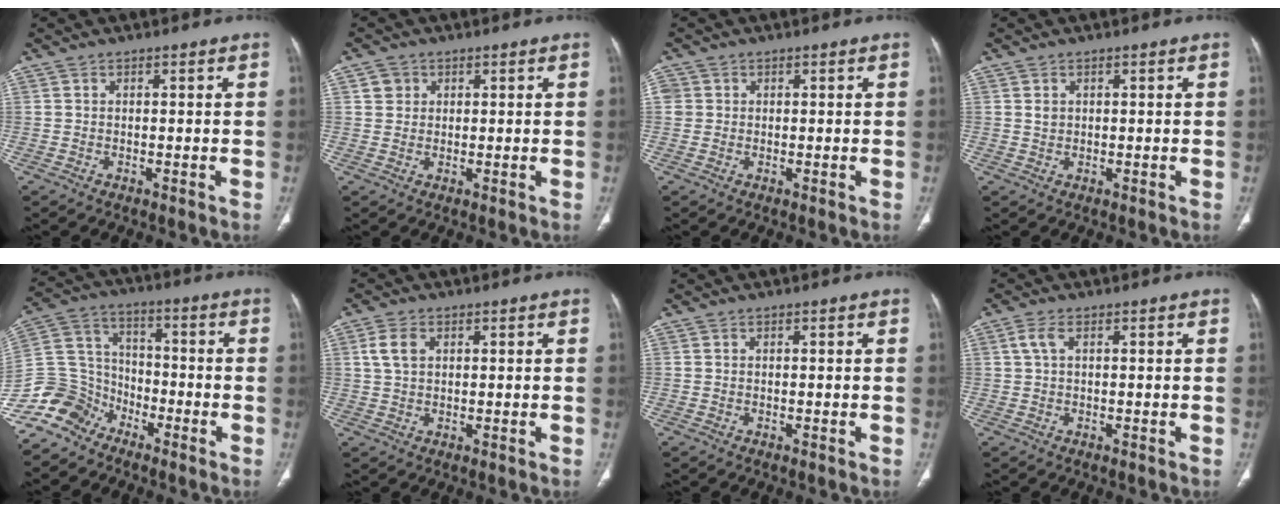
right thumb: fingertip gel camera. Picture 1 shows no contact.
{"total": 2.6, "force": [0.9, 2.4, 0.5], "torque": [0.006, -0.004, 0.013]}
{"total": 2.2, "force": [0.3, 2.1, 0.5], "torque": [0.002, 0.006, 0.008]}
{"total": 1.7, "force": [0.5, 1.3, 0.8], "torque": [-0.010, -0.004, 0.013]}
{"total": 11.7, "force": [-8.7, 7.4, 2.5], "torque": [-0.039, 0.069, -0.176]}
{"total": 4.1, "force": [1.3, 2.7, 2.8], "torque": [-0.059, 0.006, 0.028]}
{"total": 0.0}
{"total": 2.4, "force": [0.7, 1.2, 2.0], "torque": [-0.053, 0.011, 0.016]}